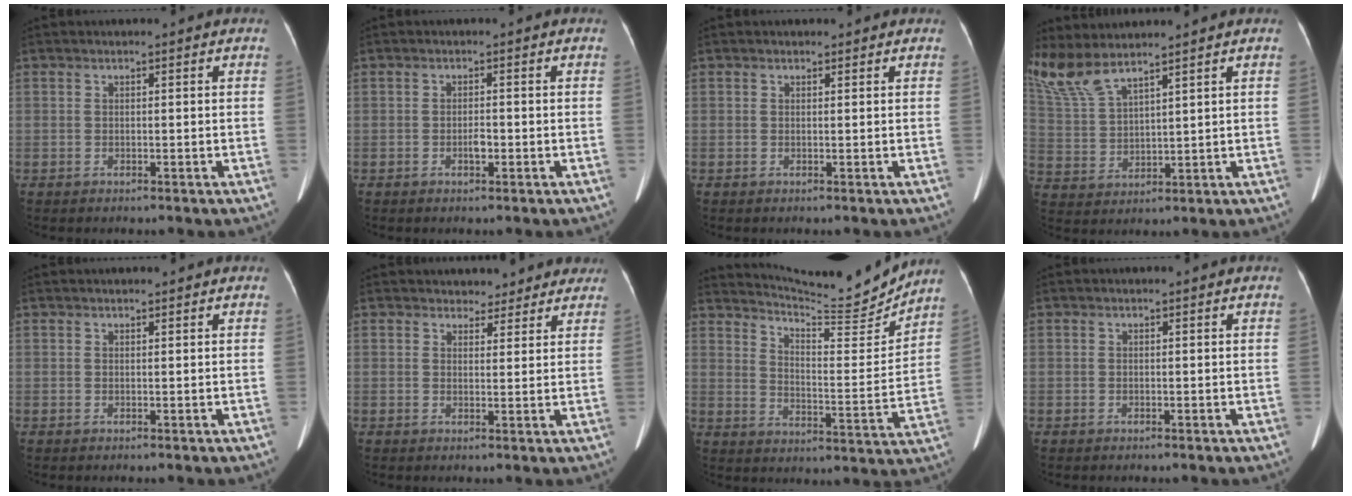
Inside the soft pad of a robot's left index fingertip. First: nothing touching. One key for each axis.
{"total": 1.2, "fx": -0.9, "fy": 0.2, "fz": 0.8, "tx": -0.009, "ty": -0.006, "tz": -0.011}
{"total": 1.0, "fx": 0.8, "fy": 0.6, "fz": 0.1, "tx": -0.002, "ty": -0.002, "tz": 0.007}
{"total": 9.3, "fx": 8.1, "fy": 1.0, "fz": 4.4, "tx": -0.111, "ty": 0.002, "tz": 0.178}
{"total": 2.8, "fx": 2.6, "fy": 0.3, "fz": 1.0, "tx": -0.011, "ty": 0.014, "tz": 0.030}
{"total": 6.3, "fx": 5.6, "fy": 2.8, "fz": -0.1, "tx": 0.026, "ty": -0.001, "tz": 0.053}
{"total": 14.9, "fx": 14.6, "fy": -0.6, "fz": 3.0, "tx": -0.054, "ty": -0.060, "tz": 0.209}
{"total": 0.0}